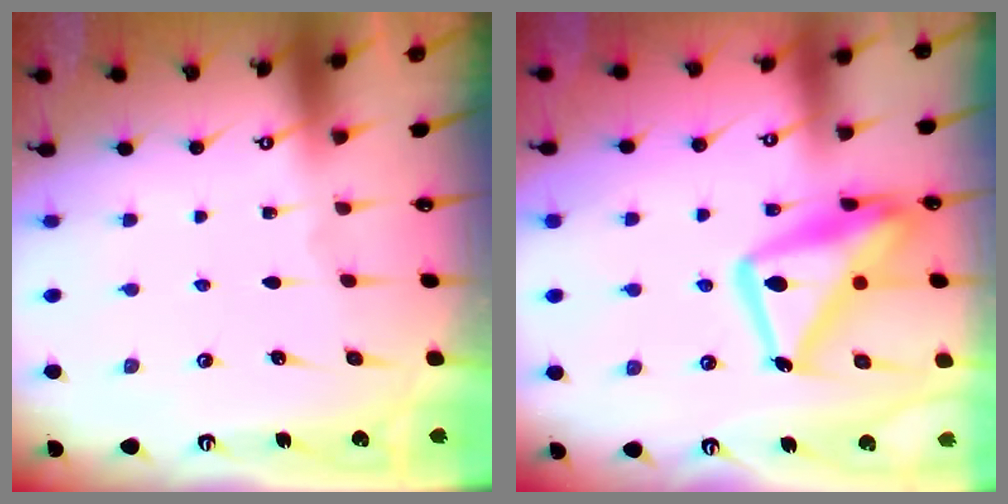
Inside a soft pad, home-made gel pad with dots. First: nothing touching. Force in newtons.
{"total": 17.7, "press": 17.6, "slide": 1.6}